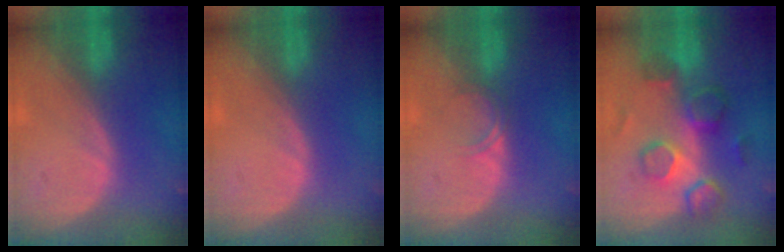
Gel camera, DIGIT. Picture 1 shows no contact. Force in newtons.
{"total": 0.5, "press": 0.0, "slide": 0.5}
{"total": 1.7, "press": 1.7, "slide": 0.3}
{"total": 9.1, "press": 8.6, "slide": 3.0}